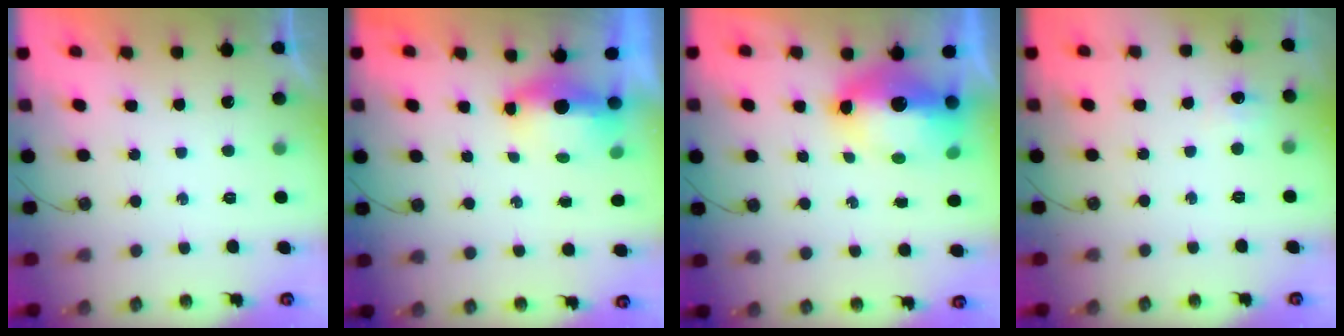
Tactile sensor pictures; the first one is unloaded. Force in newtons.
{"total": 13.9, "press": 7.1, "slide": 12.0}
{"total": 10.6, "press": 10.6, "slide": 1.1}
{"total": 4.3, "press": 4.2, "slide": 0.6}